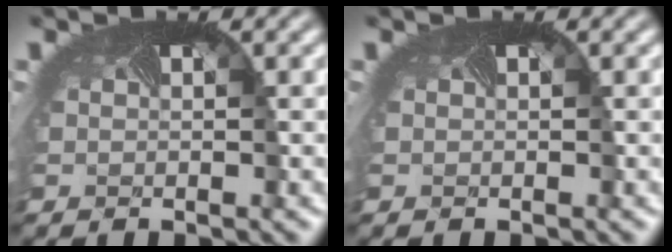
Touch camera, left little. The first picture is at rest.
{"total": 0.0}